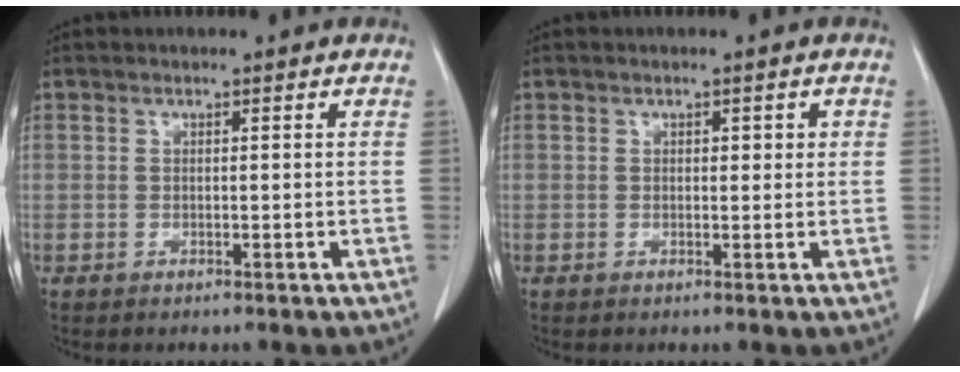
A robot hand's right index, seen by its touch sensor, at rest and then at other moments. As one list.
[{"total": 1.6, "force": [0.4, 0.9, 1.2], "torque": [-0.014, 0.006, 0.004]}]